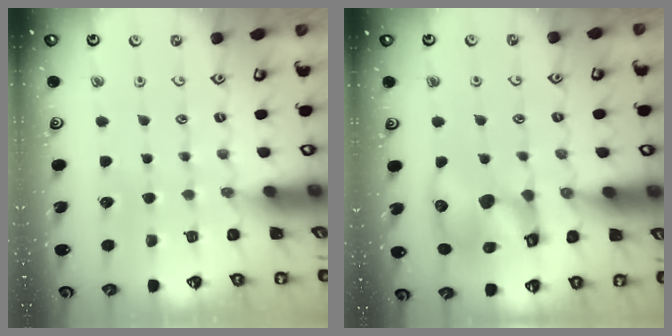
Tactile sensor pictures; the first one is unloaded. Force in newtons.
{"total": 12.9, "press": 12.8, "slide": 2.1}